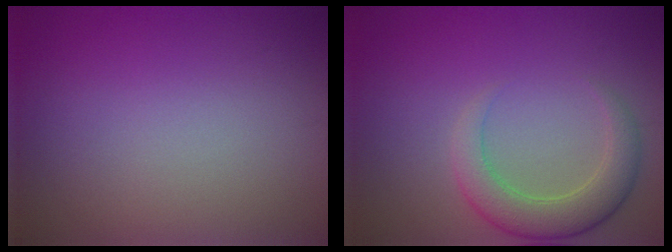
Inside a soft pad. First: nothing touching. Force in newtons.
{"total": 4.0, "press": 3.9, "slide": 0.4}